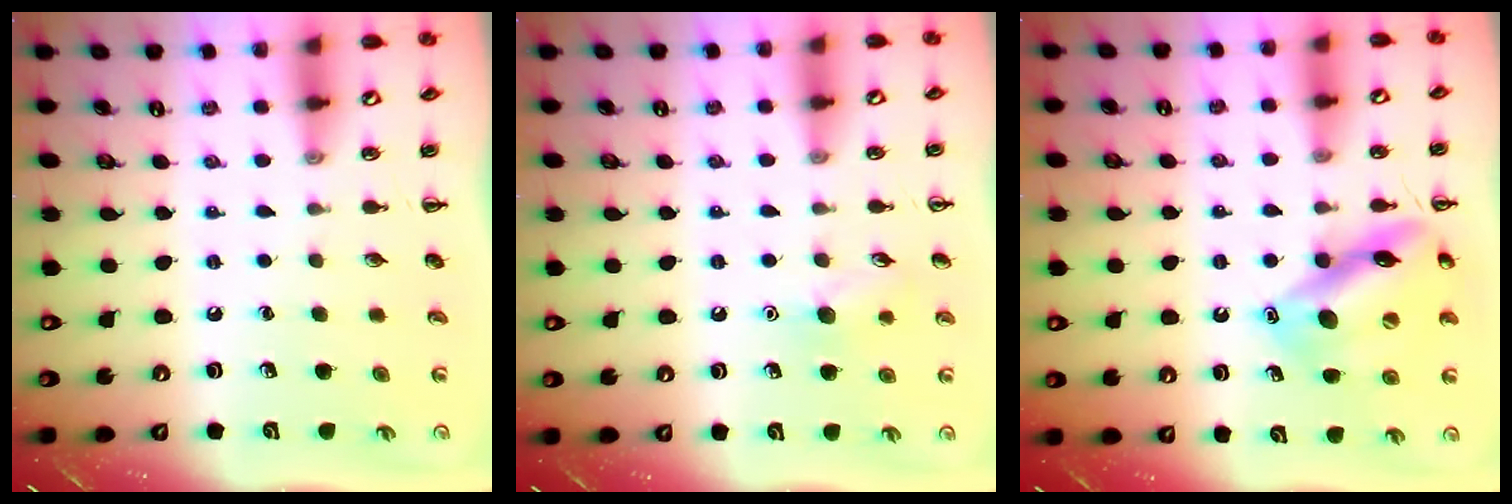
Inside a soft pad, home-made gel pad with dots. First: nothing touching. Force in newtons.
{"total": 7.0, "press": 6.8, "slide": 1.6}
{"total": 14.5, "press": 14.4, "slide": 1.3}